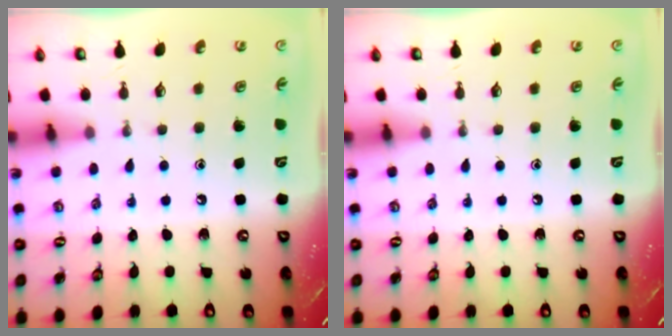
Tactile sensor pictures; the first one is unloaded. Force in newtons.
{"total": 0.0}